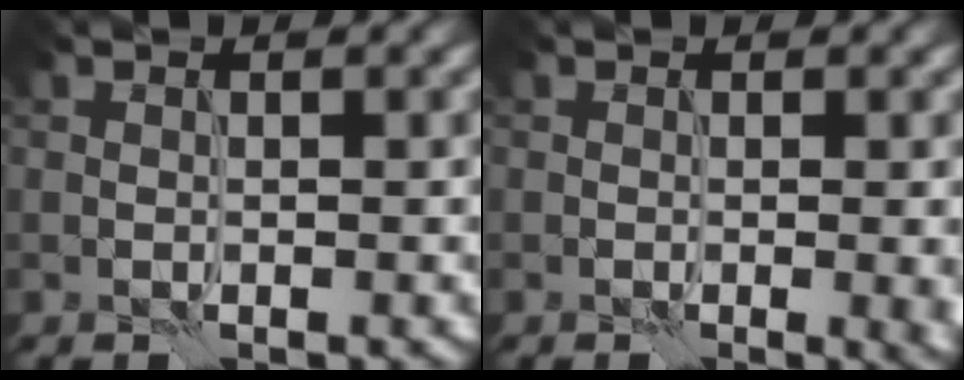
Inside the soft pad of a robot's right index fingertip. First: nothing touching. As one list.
[{"total": 2.8, "force": [-0.2, 1.1, 2.6], "torque": [-0.011, 0.000, 0.002]}]